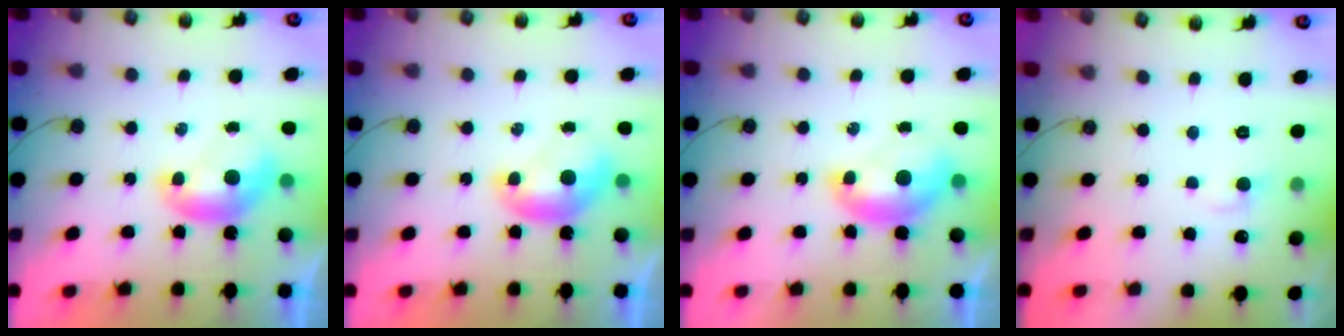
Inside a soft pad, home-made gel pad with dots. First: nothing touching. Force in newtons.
{"total": 0.0}
{"total": 1.5, "press": 1.4, "slide": 0.6}
{"total": 1.1, "press": 0.9, "slide": 0.6}